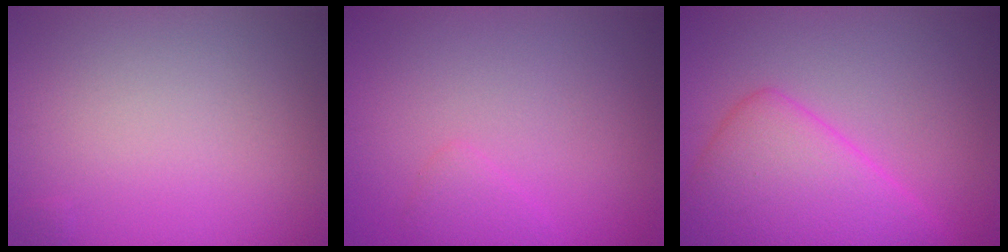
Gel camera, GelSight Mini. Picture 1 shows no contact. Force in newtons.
{"total": 1.1, "press": 1.1, "slide": 0.1}
{"total": 7.4, "press": 7.4, "slide": 0.5}